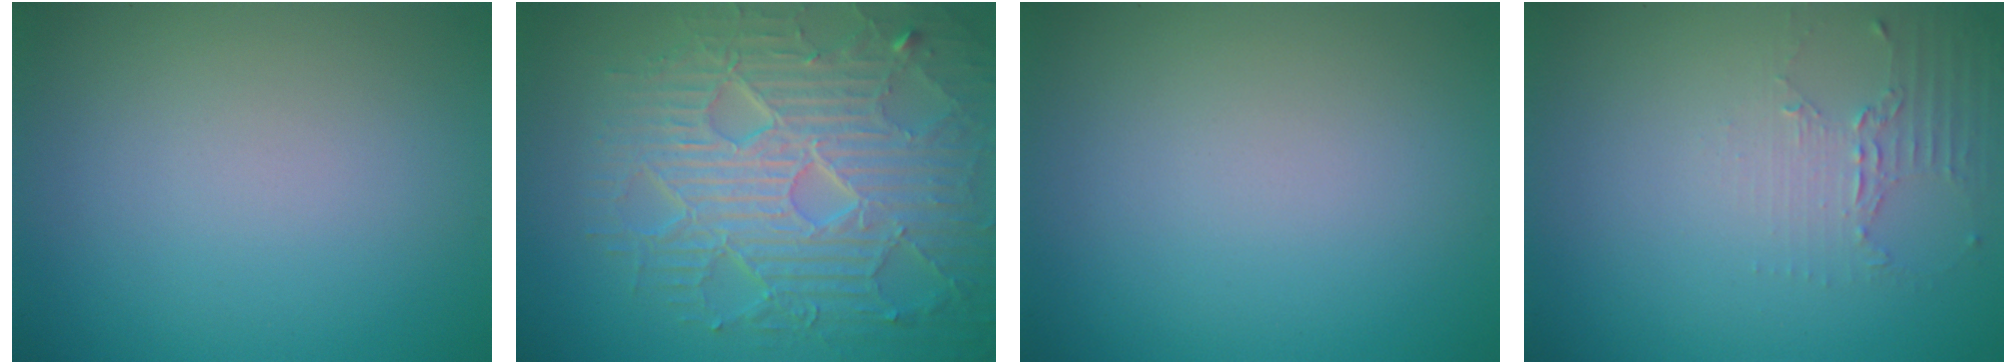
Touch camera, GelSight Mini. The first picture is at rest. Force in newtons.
{"total": 9.2, "press": 6.2, "slide": 6.8}
{"total": 0.0}
{"total": 2.1, "press": 1.5, "slide": 1.5}